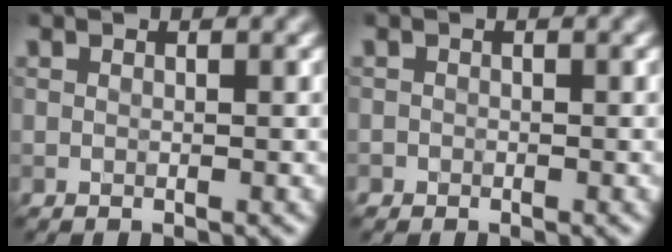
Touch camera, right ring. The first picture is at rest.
{"total": 0.5, "force": [-0.3, 0.4, -0.1], "torque": [0.005, -0.003, -0.006]}